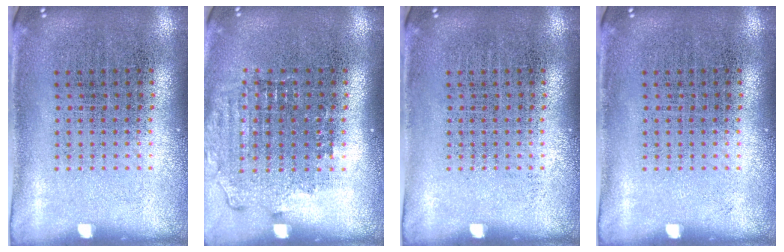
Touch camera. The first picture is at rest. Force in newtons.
{"total": 1.6, "press": 1.4, "slide": 0.6}
{"total": 0.0}
{"total": 0.0}